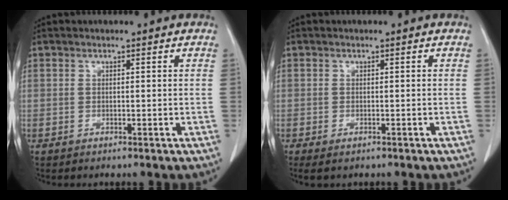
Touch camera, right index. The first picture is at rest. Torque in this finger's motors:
{"motor_torque": [0.01, -0.04, 0.15, 0.04]}